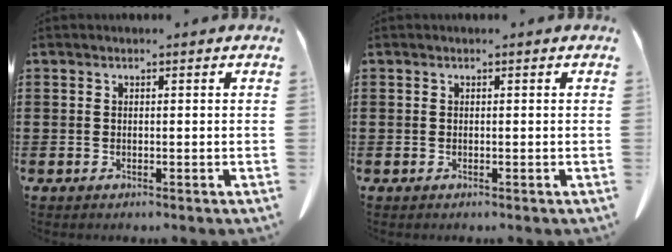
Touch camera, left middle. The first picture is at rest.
{"total": 0.0}